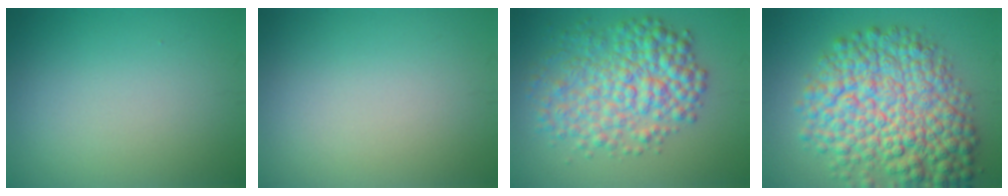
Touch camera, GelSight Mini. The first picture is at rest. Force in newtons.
{"total": 0.0}
{"total": 7.1, "press": 7.1, "slide": 0.1}
{"total": 11.6, "press": 11.6, "slide": 0.4}